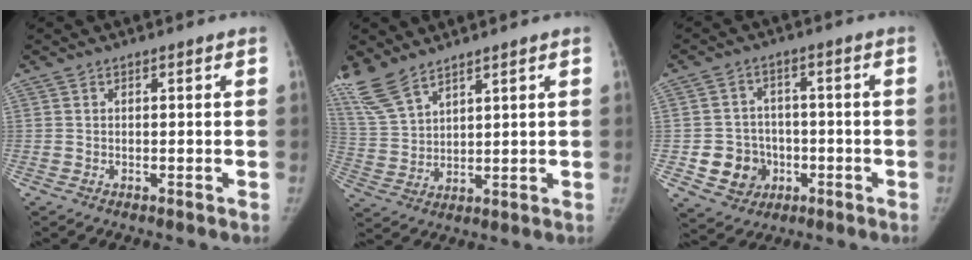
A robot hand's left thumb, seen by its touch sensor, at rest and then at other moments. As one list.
[{"total": 8.9, "force": [7.2, 3.1, 4.0], "torque": [-0.089, -0.022, 0.165]}, {"total": 9.4, "force": [-2.7, 8.3, 3.3], "torque": [-0.024, 0.019, -0.037]}]